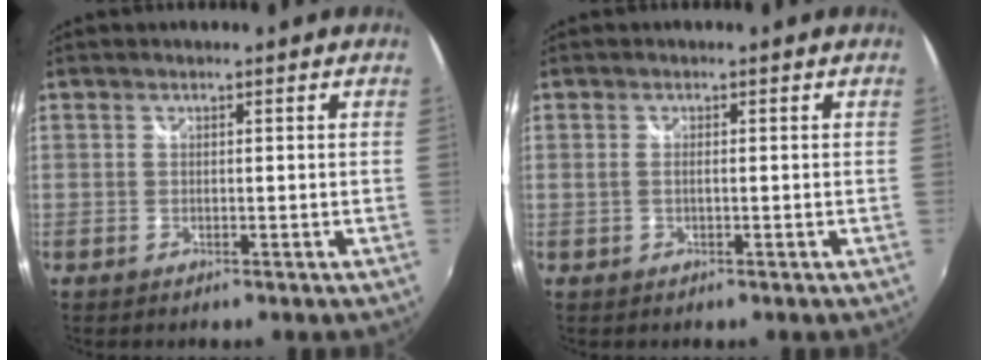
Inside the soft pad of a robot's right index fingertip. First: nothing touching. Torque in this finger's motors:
{"motor_torque": [-0.18, 0.12, -0.04, 0.00]}